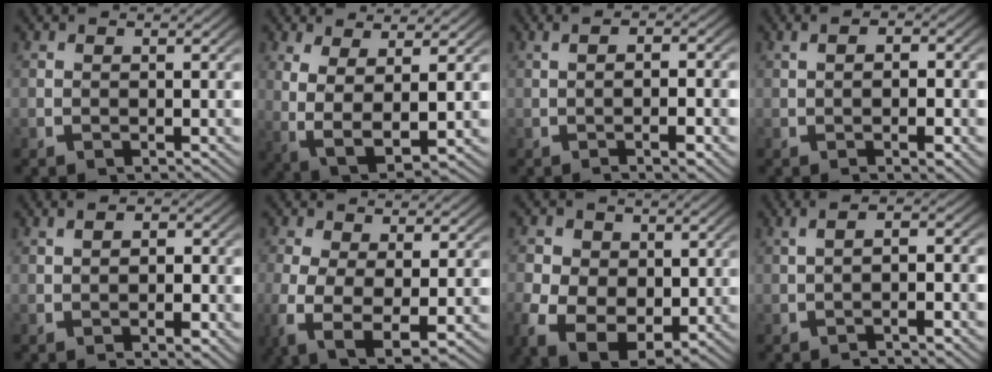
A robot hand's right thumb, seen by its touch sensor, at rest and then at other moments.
{"total": 8.0, "force": [-0.4, 5.2, 6.1], "torque": [-0.157, -0.046, 0.020]}
{"total": 3.3, "force": [-0.6, 1.0, 3.1], "torque": [-0.041, 0.010, -0.013]}
{"total": 2.9, "force": [-0.4, 1.4, 2.5], "torque": [-0.032, 0.003, -0.010]}
{"total": 2.4, "force": [-0.5, 1.5, 1.8], "torque": [-0.023, -0.001, -0.011]}
{"total": 7.1, "force": [-1.4, 3.9, 5.7], "torque": [-0.151, -0.050, 0.002]}
{"total": 9.3, "force": [-1.7, 7.2, 5.7], "torque": [-0.130, -0.060, -0.003]}
{"total": 2.9, "force": [-1.0, 0.9, 2.6], "torque": [-0.039, 0.010, -0.020]}